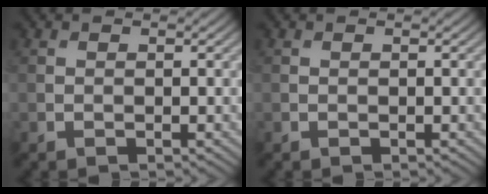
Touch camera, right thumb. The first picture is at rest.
{"total": 0.0}